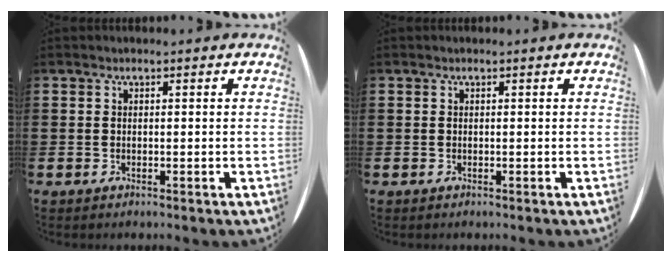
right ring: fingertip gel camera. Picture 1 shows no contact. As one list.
[{"total": 0.0}]